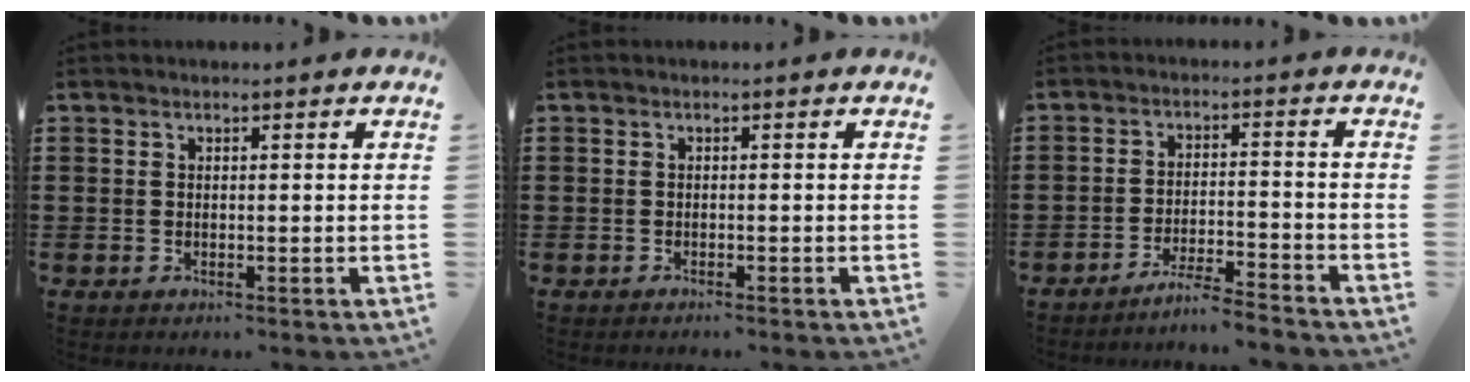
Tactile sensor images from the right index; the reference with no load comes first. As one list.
[{"total": 0.5, "force": [-0.5, 0.0, 0.1], "torque": [-0.005, -0.002, -0.010]}, {"total": 4.6, "force": [-4.3, -0.4, 1.4], "torque": [-0.032, -0.007, -0.087]}]